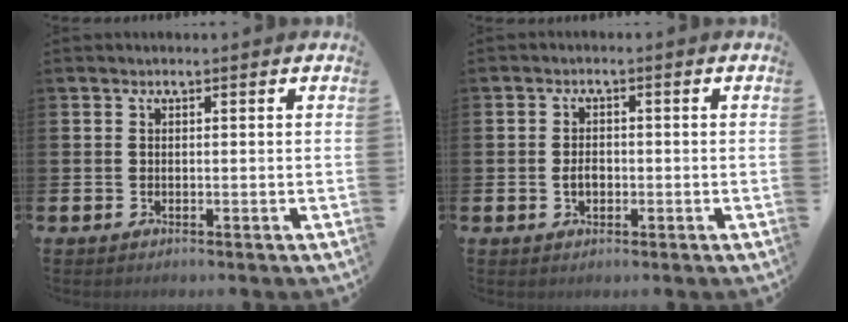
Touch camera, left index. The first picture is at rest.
{"total": 2.1, "force": [-0.3, 1.4, 1.5], "torque": [-0.014, 0.001, -0.010]}